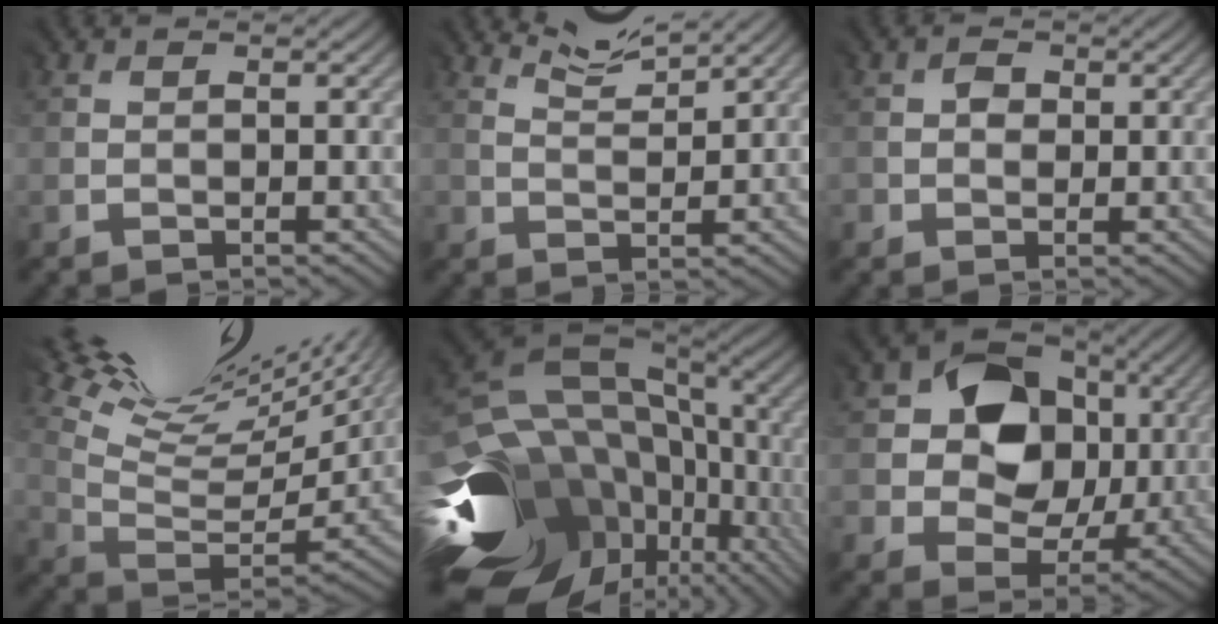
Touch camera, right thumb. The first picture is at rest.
{"total": 3.6, "force": [3.6, -0.2, 0.5], "torque": [-0.021, 0.003, 0.073]}
{"total": 1.6, "force": [0.2, 1.5, 0.4], "torque": [-0.002, -0.001, 0.001]}
{"total": 18.1, "force": [12.3, 4.6, 12.3], "torque": [-0.242, 0.029, 0.193]}
{"total": 19.8, "force": [-4.8, 15.1, 11.8], "torque": [-0.276, 0.012, -0.053]}
{"total": 10.7, "force": [1.9, 8.7, 5.8], "torque": [-0.108, 0.000, 0.028]}